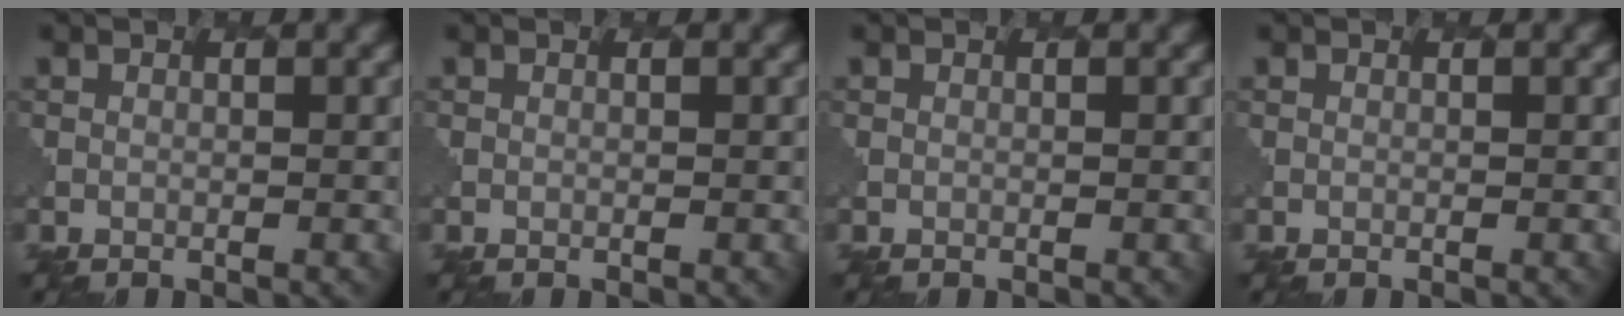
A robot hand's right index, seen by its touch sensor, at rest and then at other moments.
{"total": 0.0}
{"total": 0.0}
{"total": 0.0}